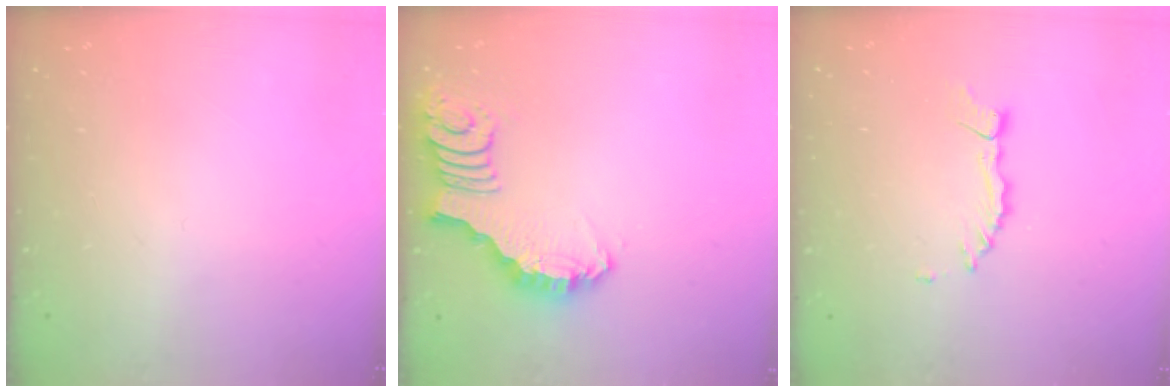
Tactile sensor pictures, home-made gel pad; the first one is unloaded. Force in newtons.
{"total": 2.6, "press": 2.6, "slide": 0.4}
{"total": 3.1, "press": 3.1, "slide": 0.1}